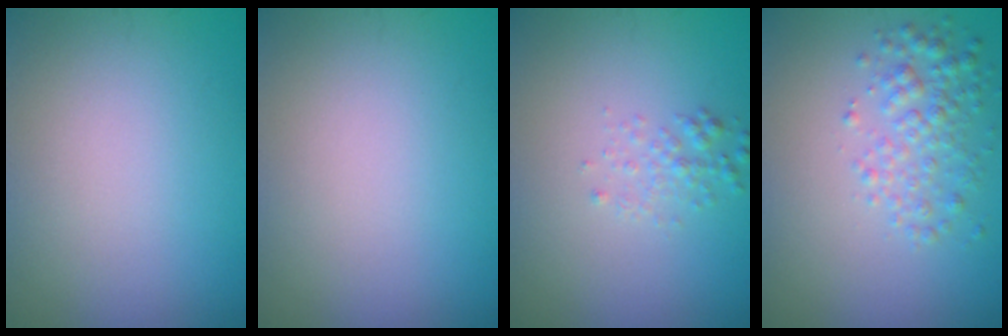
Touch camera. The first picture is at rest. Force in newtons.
{"total": 0.0}
{"total": 1.4, "press": 1.4, "slide": 0.0}
{"total": 2.8, "press": 2.8, "slide": 0.1}